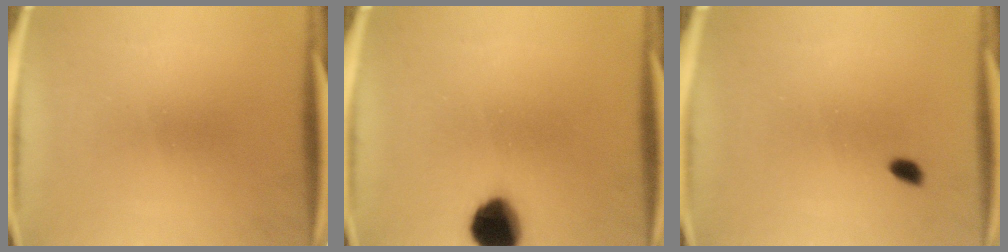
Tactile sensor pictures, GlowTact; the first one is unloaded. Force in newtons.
{"total": 10.5}
{"total": 1.4}